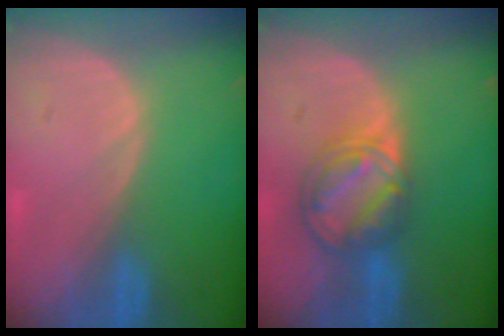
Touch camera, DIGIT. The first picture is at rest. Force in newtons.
{"total": 8.1, "press": 7.0, "slide": 4.1}